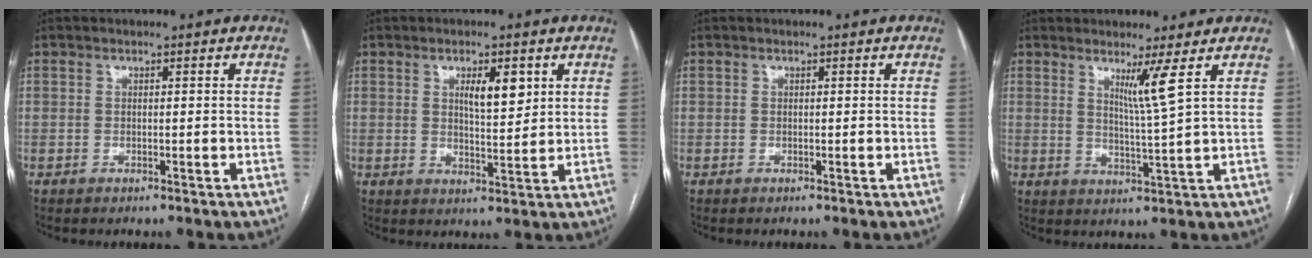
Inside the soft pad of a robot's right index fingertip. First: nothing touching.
{"total": 5.3, "force": [2.1, 1.4, 4.6], "torque": [-0.078, -0.002, 0.038]}
{"total": 0.0}
{"total": 4.5, "force": [2.2, -1.8, 3.5], "torque": [-0.065, -0.024, 0.046]}